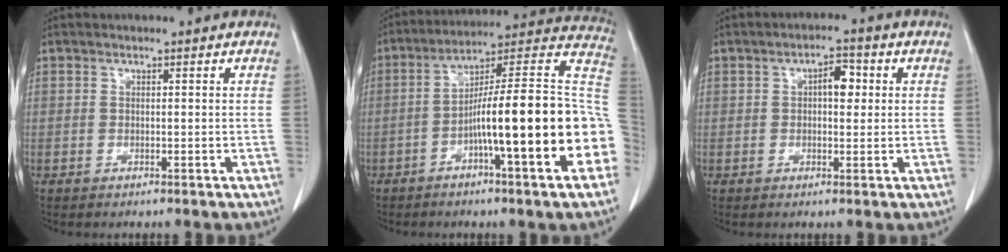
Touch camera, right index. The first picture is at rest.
{"total": 22.1, "force": [-5.4, 1.3, 21.3], "torque": [-0.223, 0.035, -0.077]}
{"total": 3.9, "force": [0.7, 1.7, 3.4], "torque": [-0.052, 0.012, 0.010]}